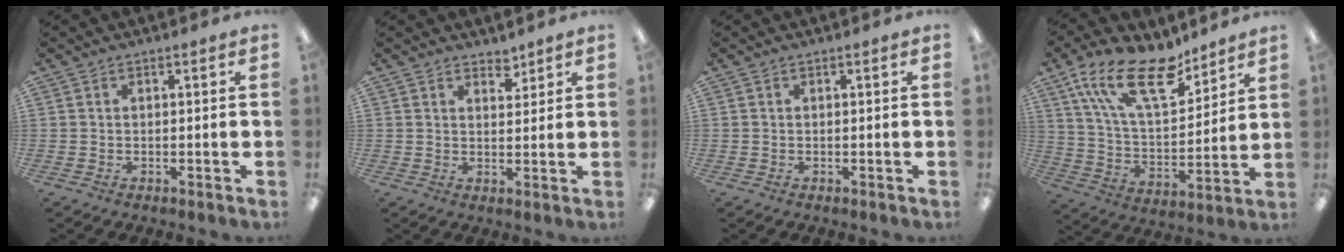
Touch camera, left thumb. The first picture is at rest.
{"total": 3.3, "force": [2.9, 1.4, 0.8], "torque": [0.005, -0.020, 0.049]}
{"total": 0.0}
{"total": 20.3, "force": [13.4, 8.4, 12.7], "torque": [-0.239, -0.068, 0.236]}